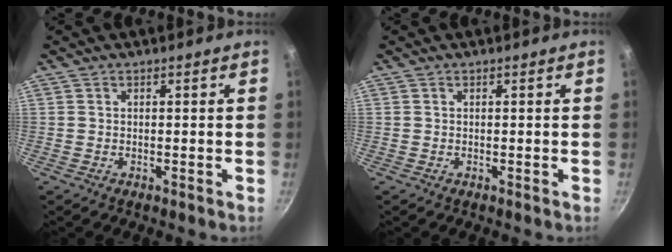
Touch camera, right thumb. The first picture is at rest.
{"total": 0.0}